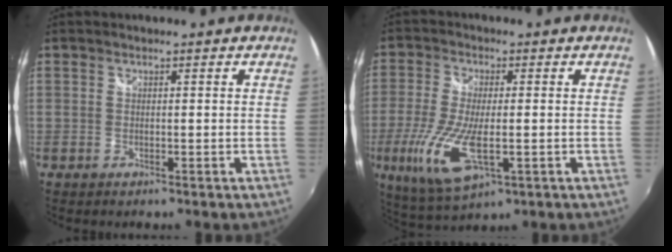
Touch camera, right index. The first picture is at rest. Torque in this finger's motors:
{"motor_torque": [1.80, -0.34, 0.92, 0.14]}